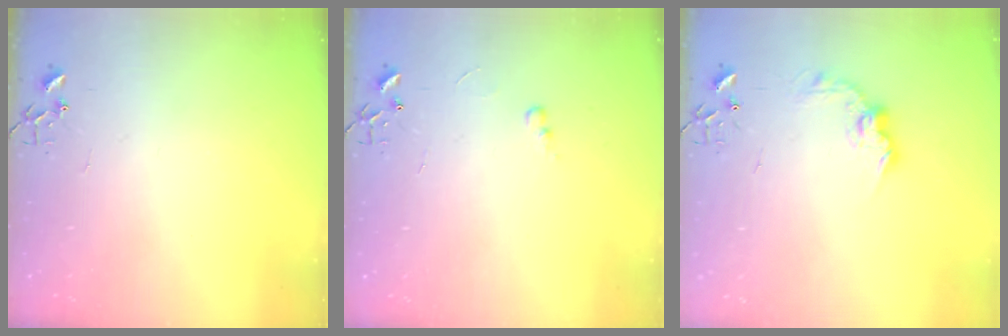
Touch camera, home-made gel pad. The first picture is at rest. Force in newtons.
{"total": 3.5, "press": 3.5, "slide": 0.5}
{"total": 9.6, "press": 9.6, "slide": 0.4}